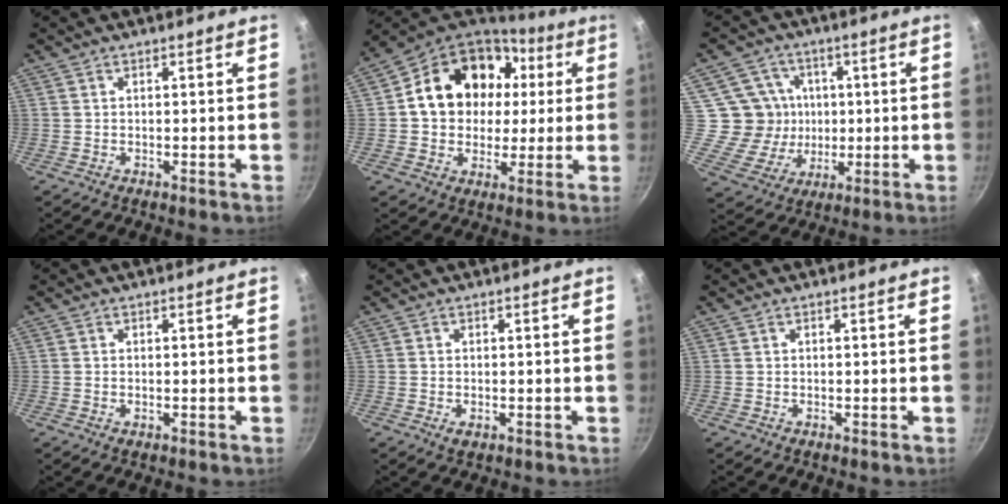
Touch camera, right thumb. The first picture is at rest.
{"total": 21.1, "force": [4.3, 16.6, 12.3], "torque": [-0.188, 0.031, 0.069]}
{"total": 11.3, "force": [1.2, 10.7, 3.5], "torque": [-0.033, 0.000, 0.024]}
{"total": 0.7, "force": [-0.1, 0.4, 0.5], "torque": [-0.008, 0.000, -0.003]}
{"total": 1.8, "force": [-0.5, 1.1, 1.3], "torque": [-0.022, -0.003, -0.007]}
{"total": 0.0}